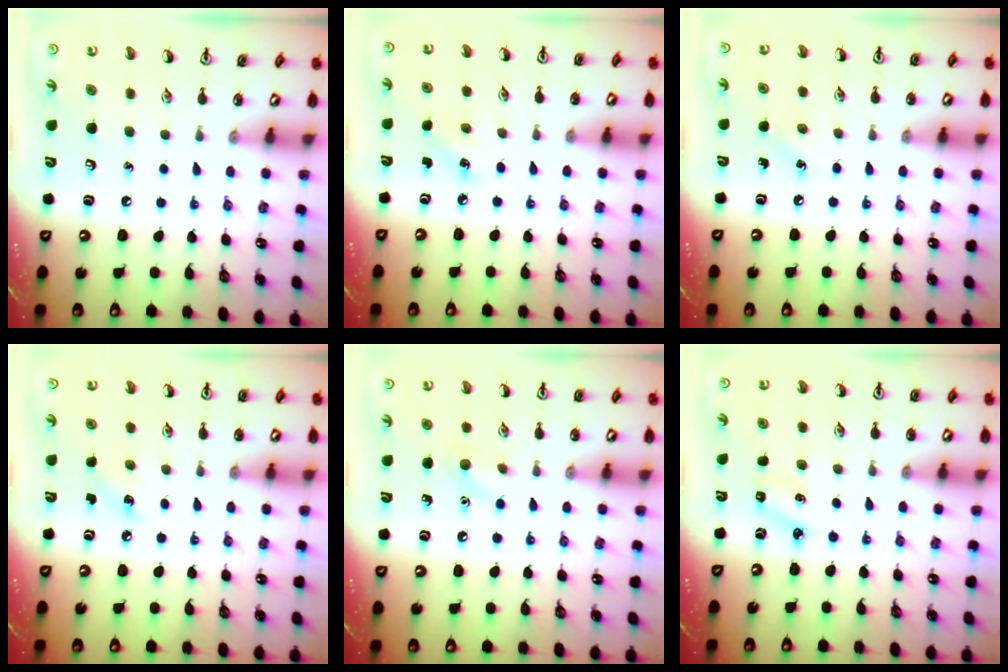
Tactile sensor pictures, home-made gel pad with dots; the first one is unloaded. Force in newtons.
{"total": 2.3, "press": 2.2, "slide": 0.8}
{"total": 4.4, "press": 4.1, "slide": 1.5}
{"total": 3.8, "press": 3.6, "slide": 1.2}
{"total": 6.6, "press": 6.4, "slide": 1.8}
{"total": 2.5, "press": 2.3, "slide": 0.9}